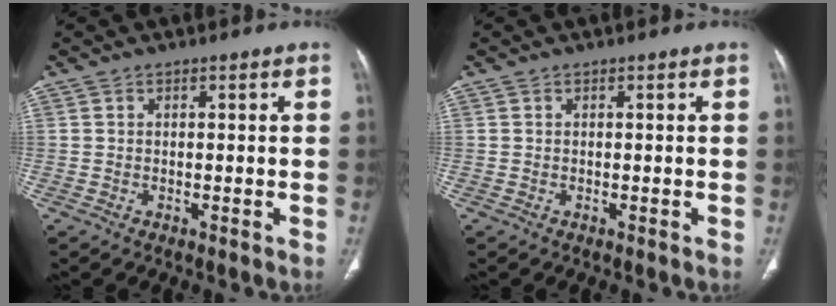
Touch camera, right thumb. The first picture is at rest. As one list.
[{"total": 0.0}]